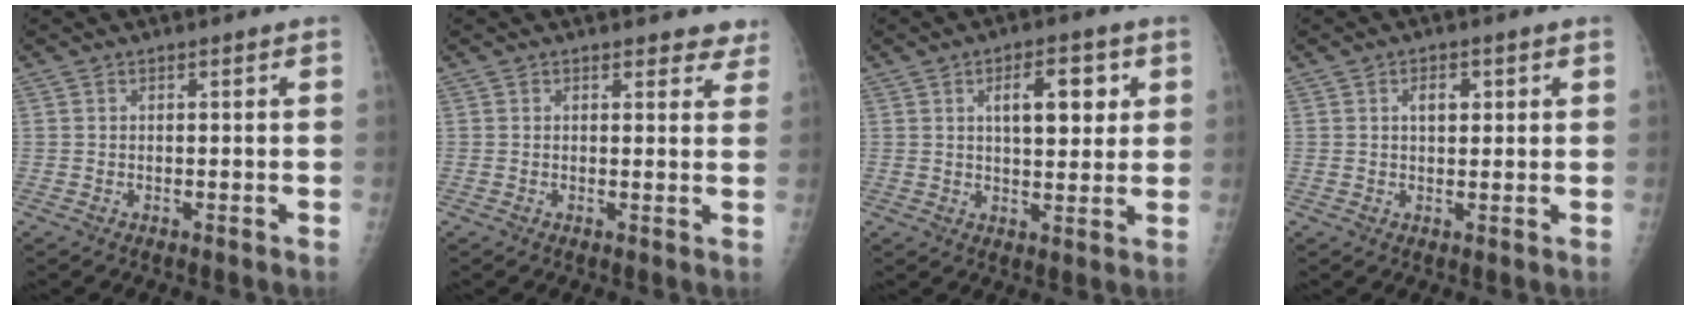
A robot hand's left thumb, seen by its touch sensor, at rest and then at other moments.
{"total": 3.9, "force": [3.4, 1.7, 0.8], "torque": [0.027, -0.014, 0.028]}
{"total": 8.3, "force": [3.0, 3.9, 6.7], "torque": [-0.068, -0.007, 0.044]}
{"total": 2.8, "force": [1.1, 1.6, 2.0], "torque": [-0.019, -0.002, 0.016]}